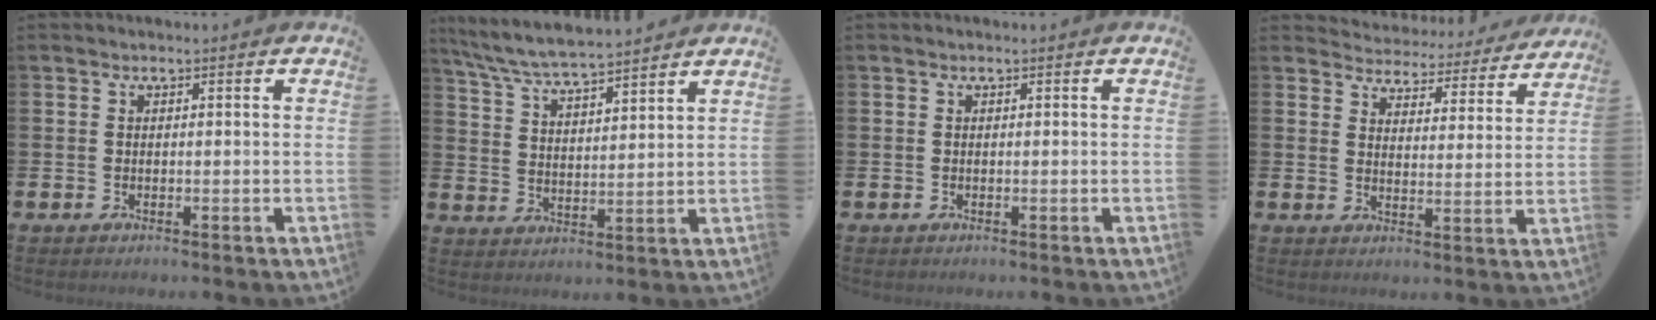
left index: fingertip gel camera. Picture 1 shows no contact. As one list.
[{"total": 6.7, "force": [6.5, 0.3, 1.6], "torque": [-0.058, -0.036, 0.115]}, {"total": 0.0}, {"total": 4.6, "force": [4.5, 0.9, -0.1], "torque": [-0.011, -0.046, 0.071]}]